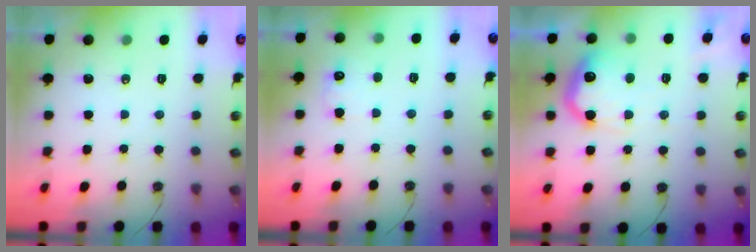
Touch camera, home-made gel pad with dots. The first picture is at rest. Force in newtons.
{"total": 5.9, "press": 5.8, "slide": 1.3}
{"total": 16.2, "press": 16.2, "slide": 0.8}